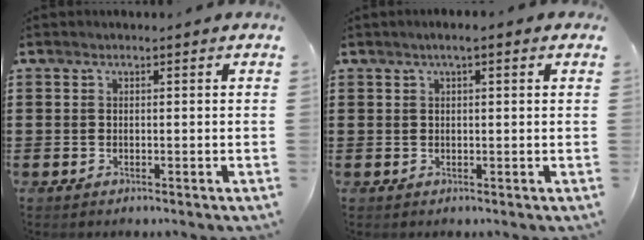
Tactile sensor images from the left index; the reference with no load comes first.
{"total": 1.9, "force": [0.8, 0.2, 1.7], "torque": [-0.035, 0.002, 0.013]}